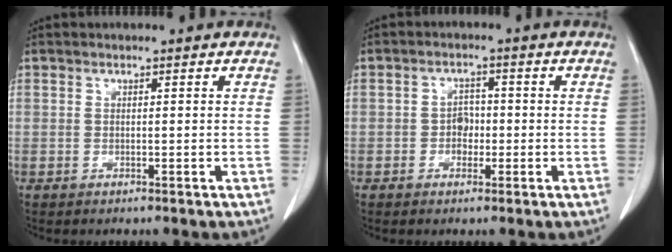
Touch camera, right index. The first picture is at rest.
{"total": 2.7, "force": [-0.6, 2.1, 1.7], "torque": [-0.021, 0.007, -0.011]}